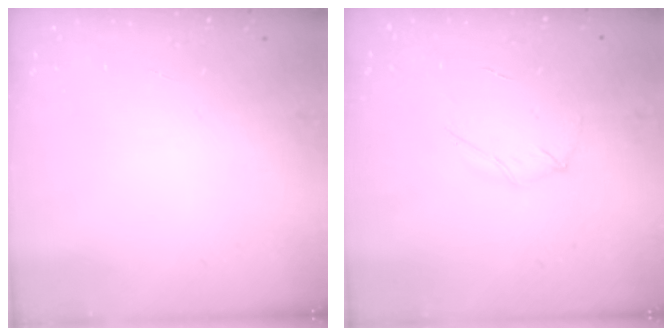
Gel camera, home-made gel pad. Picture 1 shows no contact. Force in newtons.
{"total": 3.9, "press": 3.8, "slide": 0.9}